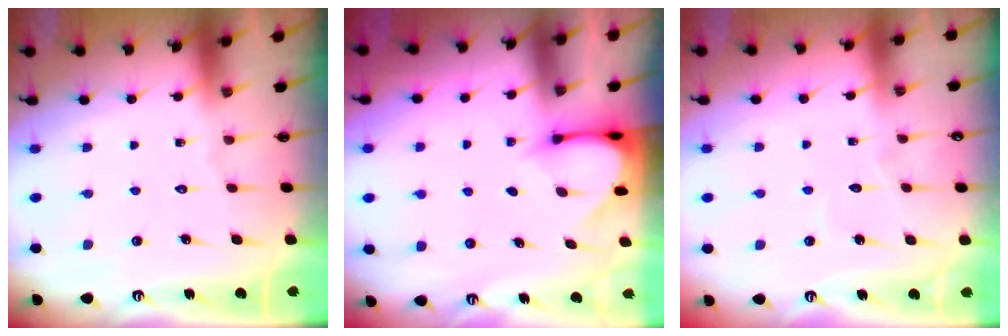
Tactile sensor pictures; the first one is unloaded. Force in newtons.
{"total": 3.4, "press": 3.4, "slide": 0.3}
{"total": 2.6, "press": 2.6, "slide": 0.2}